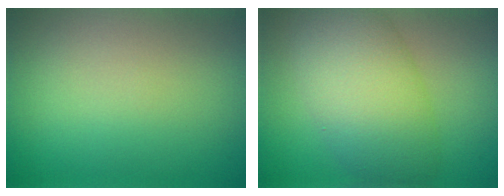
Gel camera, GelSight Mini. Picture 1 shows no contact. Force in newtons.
{"total": 8.0, "press": 8.0, "slide": 0.2}